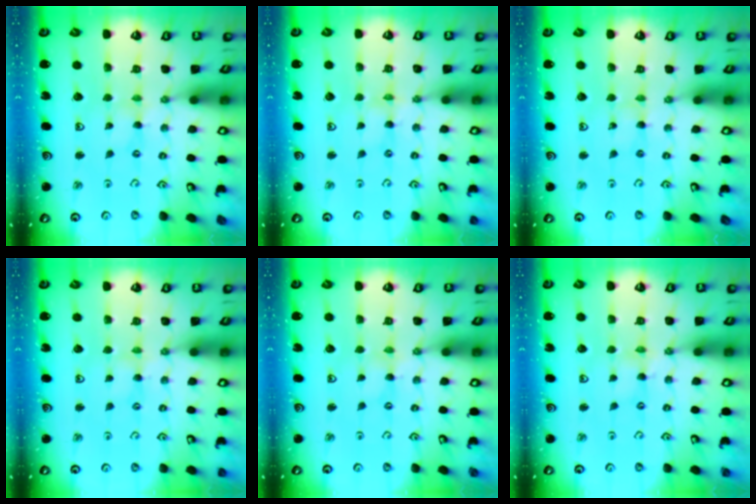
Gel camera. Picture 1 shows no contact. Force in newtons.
{"total": 0.0}
{"total": 1.0, "press": 1.0, "slide": 0.2}
{"total": 2.5, "press": 2.5, "slide": 0.4}
{"total": 0.5, "press": 0.5, "slide": 0.1}
{"total": 0.9, "press": 0.9, "slide": 0.2}